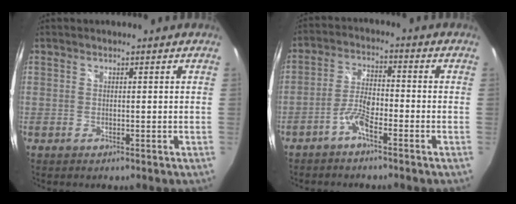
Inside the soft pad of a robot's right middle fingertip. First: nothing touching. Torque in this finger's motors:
{"motor_torque": [0.06, -0.10, 0.24, 0.03]}